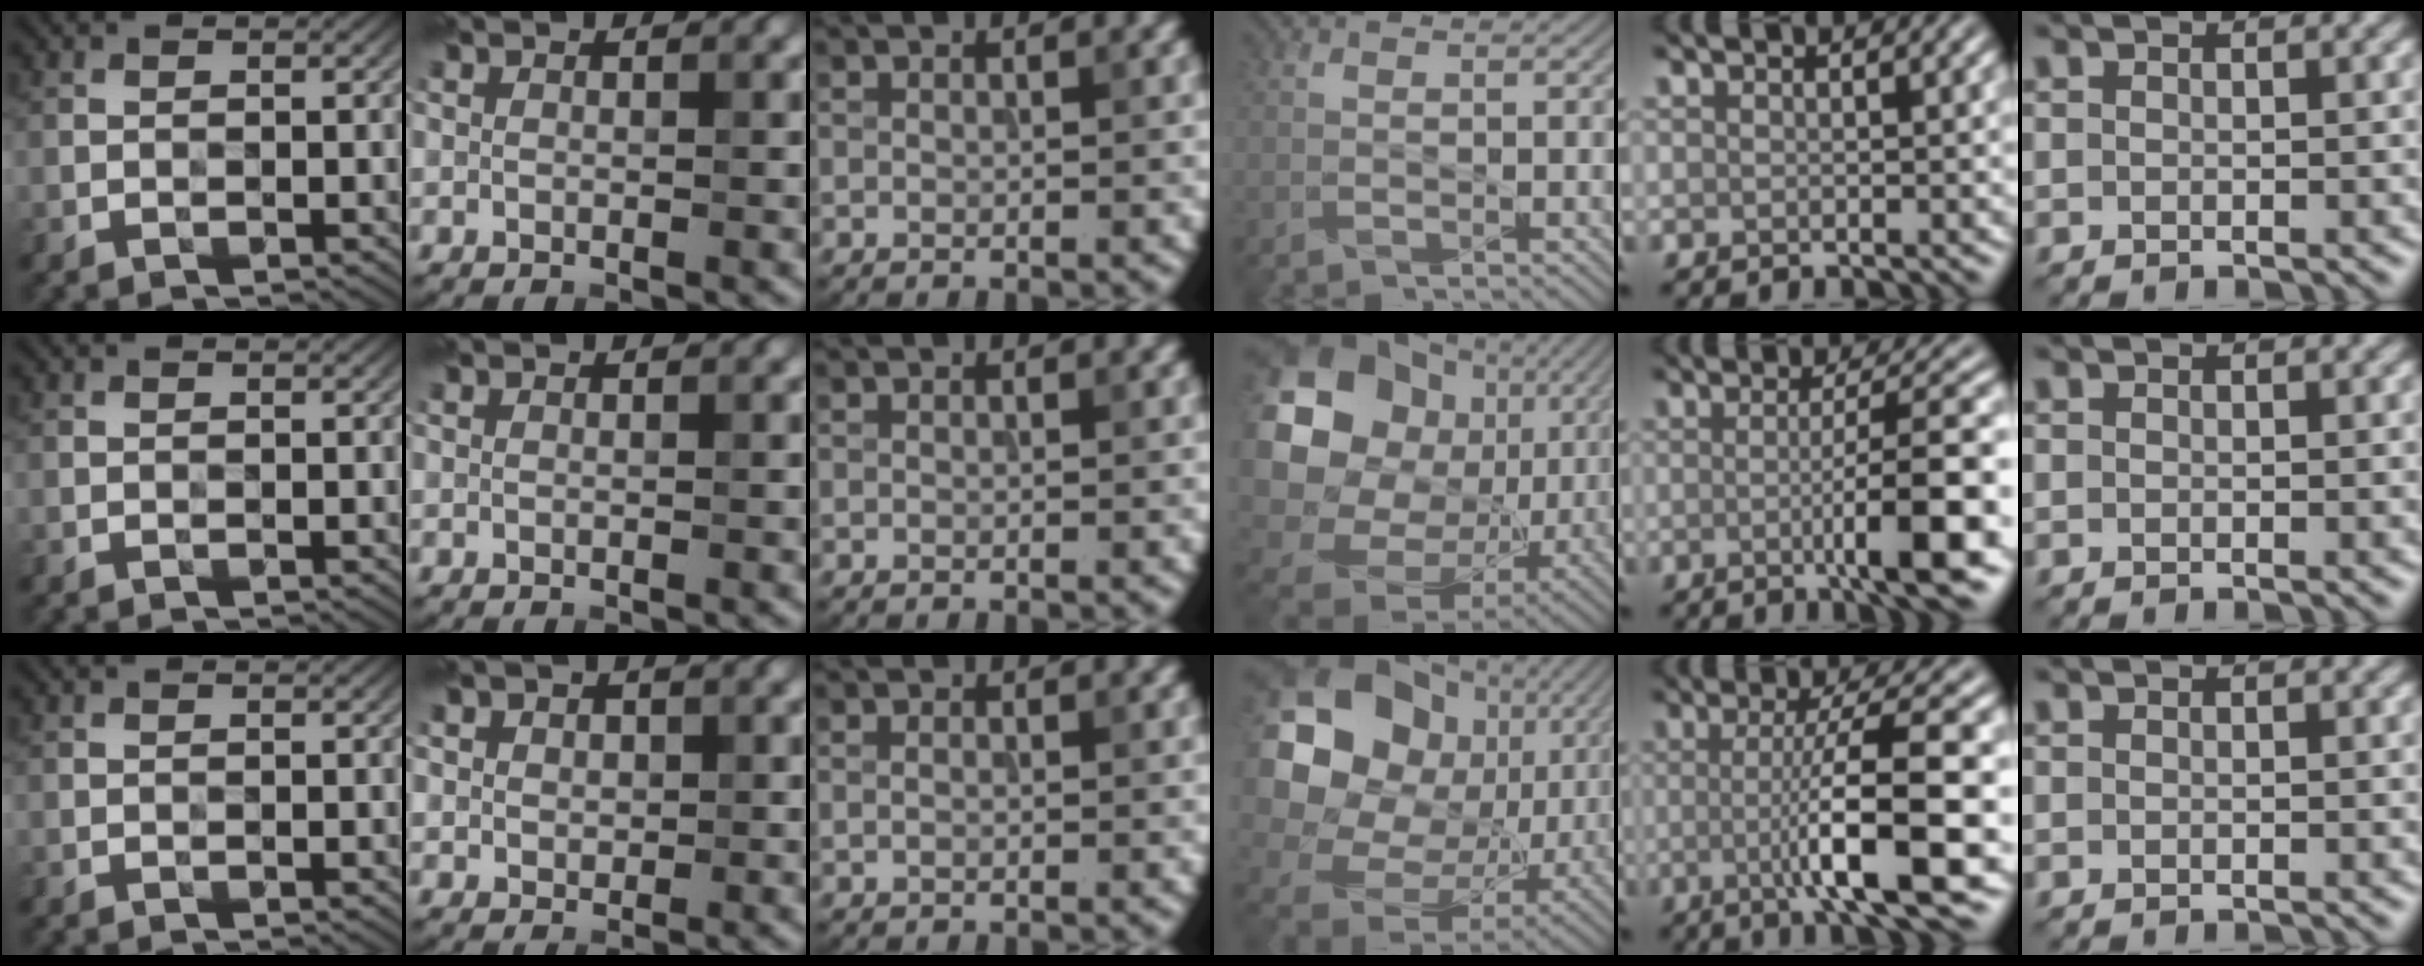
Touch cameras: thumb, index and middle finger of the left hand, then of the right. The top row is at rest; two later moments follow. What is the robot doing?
{"motion": "wipe", "object": "compact mirror"}